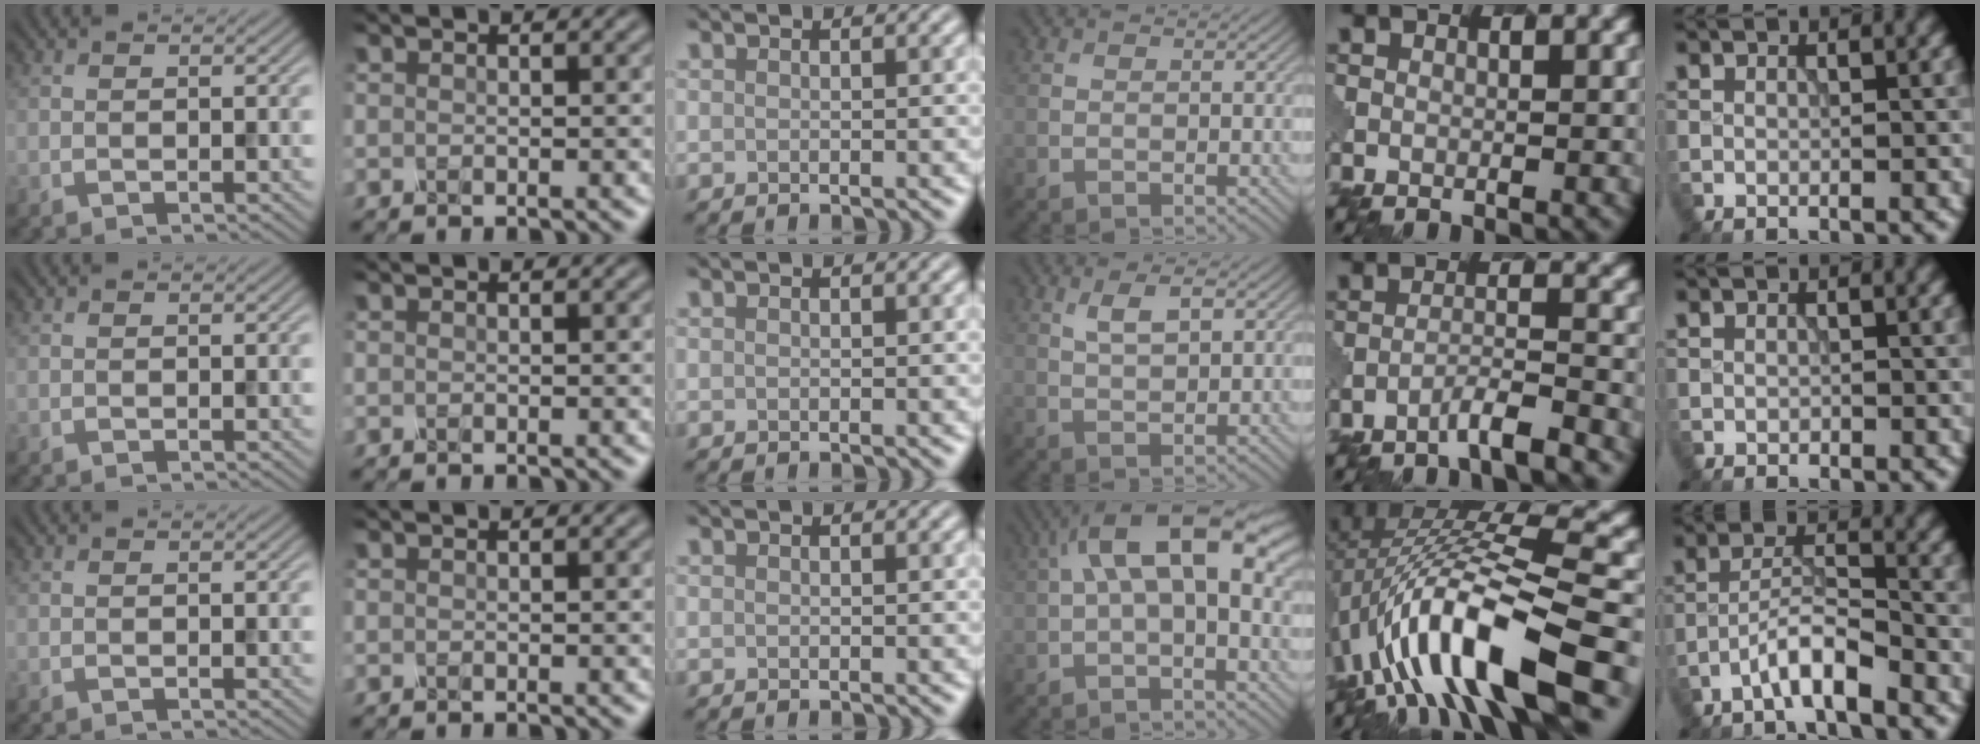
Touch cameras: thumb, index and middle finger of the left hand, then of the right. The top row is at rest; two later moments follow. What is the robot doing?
{"motion": "shake", "object": "salt shaker"}